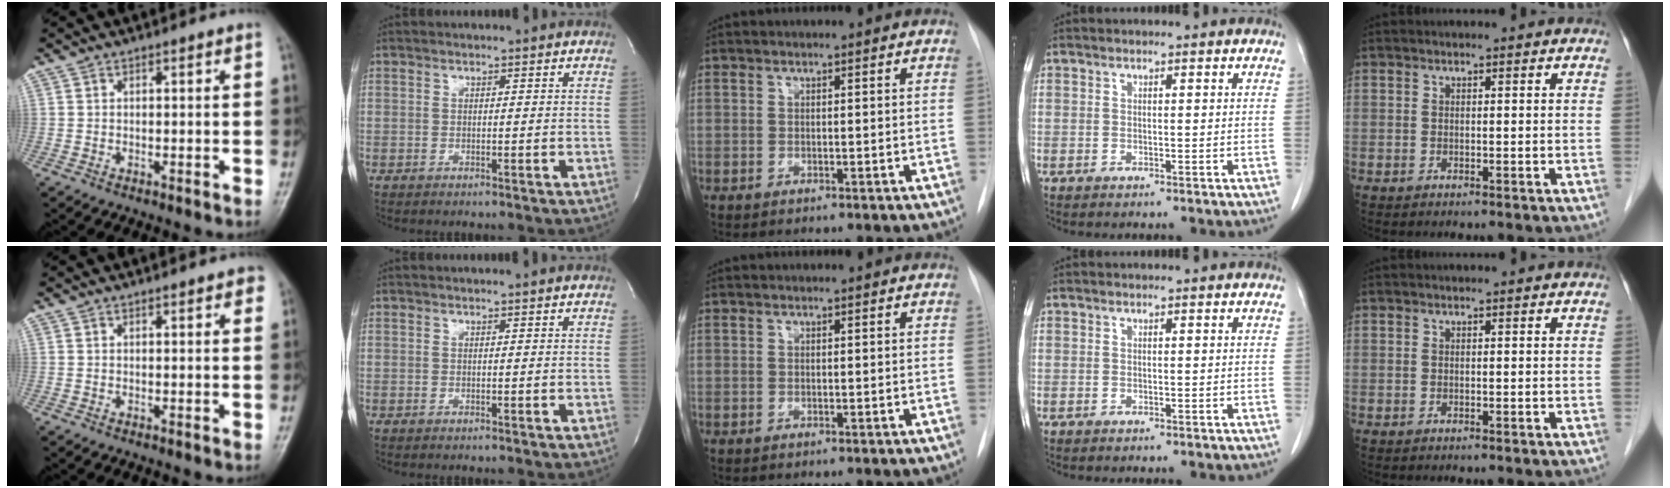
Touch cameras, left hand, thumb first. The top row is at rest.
{"thumb": {"total": 2.7, "force": [1.9, 1.0, 1.7], "torque": [-0.007, -0.002, 0.020]}}